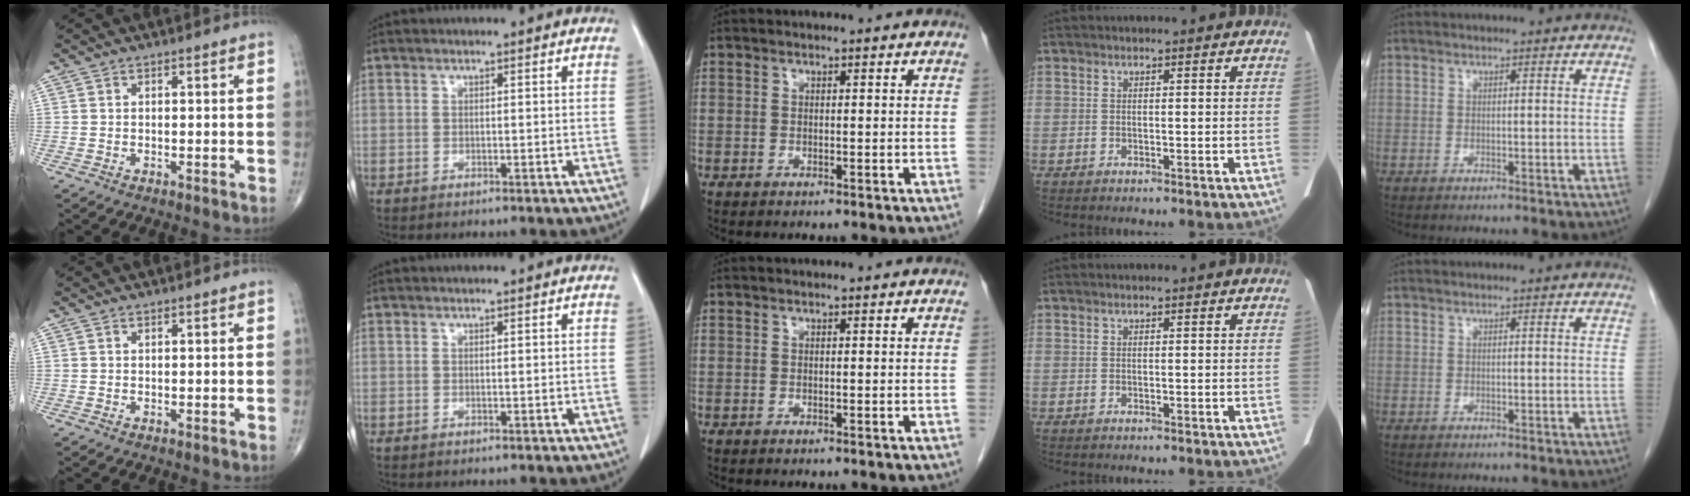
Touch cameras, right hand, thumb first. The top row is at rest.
{}